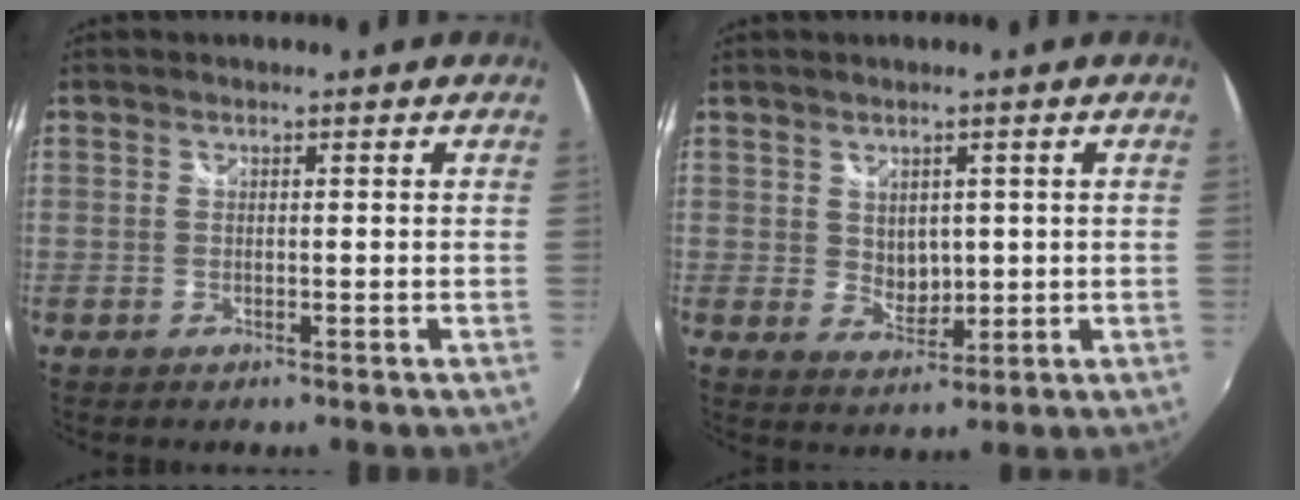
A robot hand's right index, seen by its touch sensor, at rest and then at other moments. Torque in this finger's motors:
{"motor_torque": [0.02, 0.05, 0.19, 0.00]}